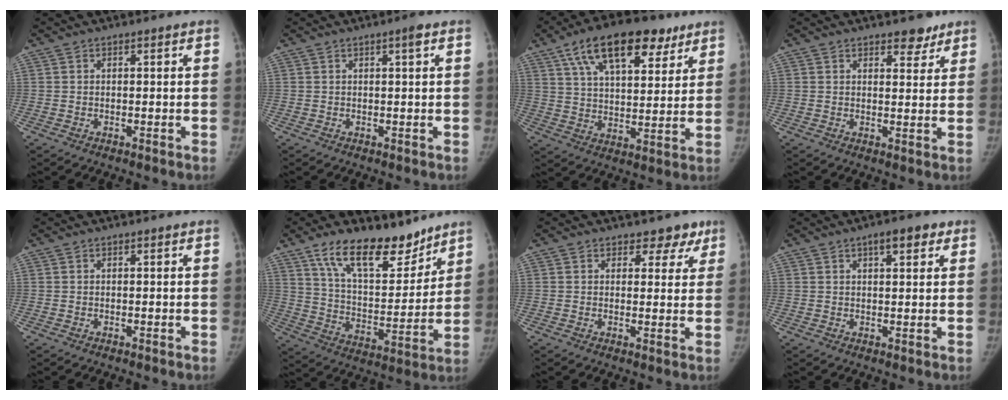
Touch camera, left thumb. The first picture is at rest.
{"total": 1.4, "force": [0.6, 0.0, 1.3], "torque": [-0.020, 0.001, 0.008]}
{"total": 18.8, "force": [10.6, 9.0, 12.6], "torque": [-0.171, -0.015, 0.176]}
{"total": 3.8, "force": [2.8, 1.9, 1.5], "torque": [0.005, -0.018, 0.038]}
{"total": 0.0}
{"total": 18.0, "force": [12.8, 7.9, 9.8], "torque": [-0.113, -0.079, 0.222]}
{"total": 4.6, "force": [3.2, 3.2, 0.7], "torque": [0.029, -0.017, 0.031]}
{"total": 4.8, "force": [2.6, 2.0, 3.5], "torque": [-0.034, -0.005, 0.031]}